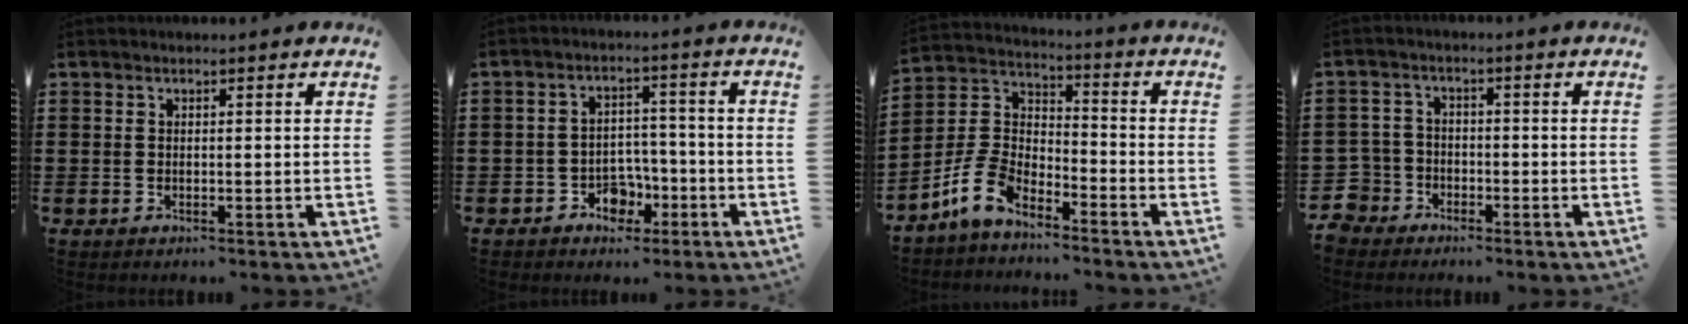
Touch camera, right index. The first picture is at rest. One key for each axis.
{"total": 5.0, "fx": -2.6, "fy": 3.8, "fz": 2.0, "tx": -0.031, "ty": 0.010, "tz": -0.049}
{"total": 8.2, "fx": -6.0, "fy": 3.9, "fz": 3.9, "tx": -0.114, "ty": 0.008, "tz": -0.125}
{"total": 4.5, "fx": -3.0, "fy": 3.3, "fz": 0.5, "tx": -0.051, "ty": -0.003, "tz": -0.072}